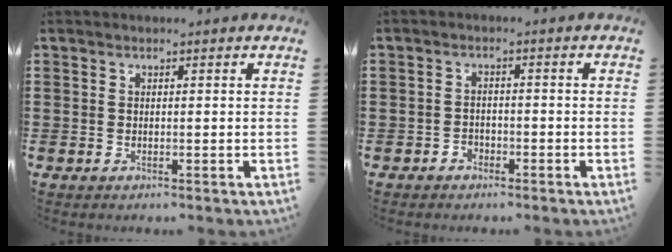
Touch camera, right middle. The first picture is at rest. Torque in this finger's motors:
{"motor_torque": [0.67, 0.51, 0.05, -0.01]}